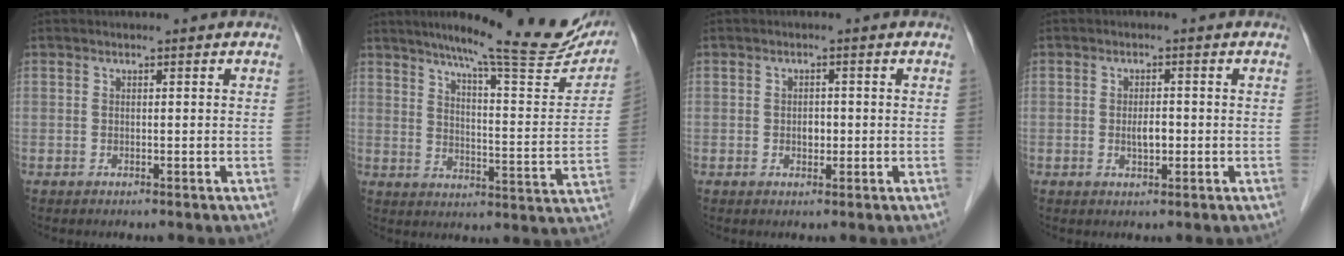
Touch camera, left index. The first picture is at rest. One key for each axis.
{"total": 22.2, "fx": 18.2, "fy": 2.5, "fz": 12.4, "tx": -0.164, "ty": -0.027, "tz": 0.233}
{"total": 1.7, "fx": -0.3, "fy": 1.2, "fz": 1.1, "tx": -0.014, "ty": -0.002, "tz": -0.004}
{"total": 2.4, "fx": -0.5, "fy": 1.1, "fz": 2.1, "tx": -0.033, "ty": -0.003, "tz": -0.006}